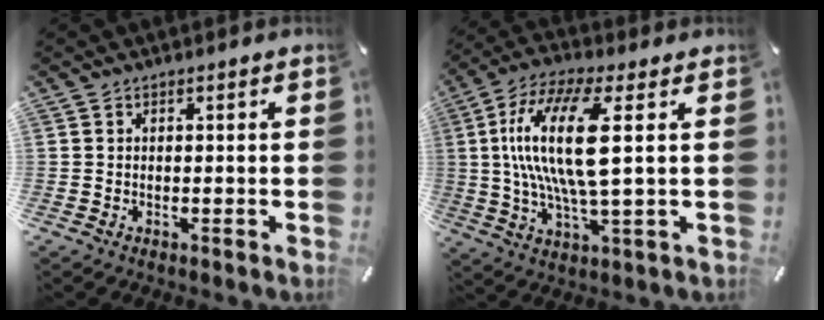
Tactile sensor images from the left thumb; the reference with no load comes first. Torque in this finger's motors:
{"motor_torque": [2.54, 2.47, 2.23, -0.54, 0.32]}